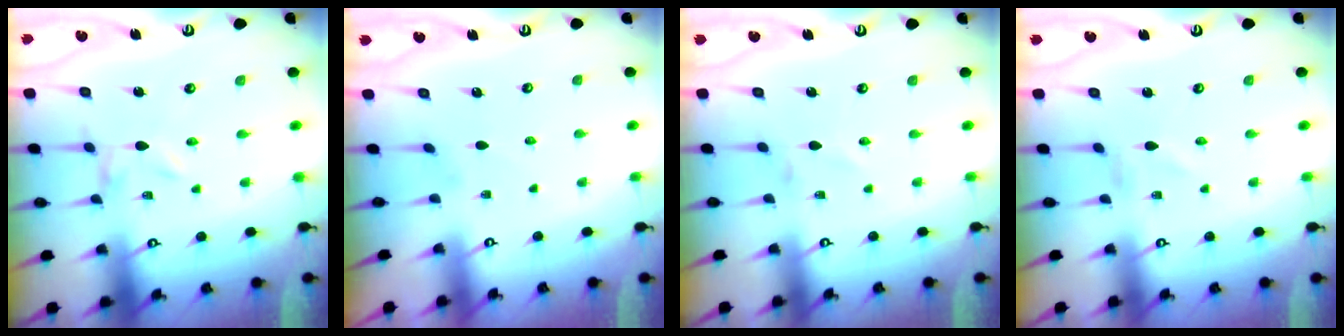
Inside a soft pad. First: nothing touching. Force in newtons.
{"total": 0.0}
{"total": 0.0}
{"total": 0.7, "press": 0.7, "slide": 0.2}